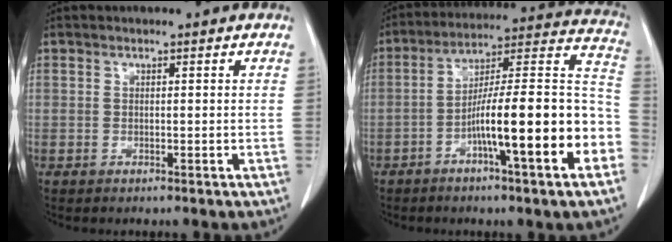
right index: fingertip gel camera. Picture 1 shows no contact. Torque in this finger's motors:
{"motor_torque": [1.45, -0.69, 1.06, 0.21]}